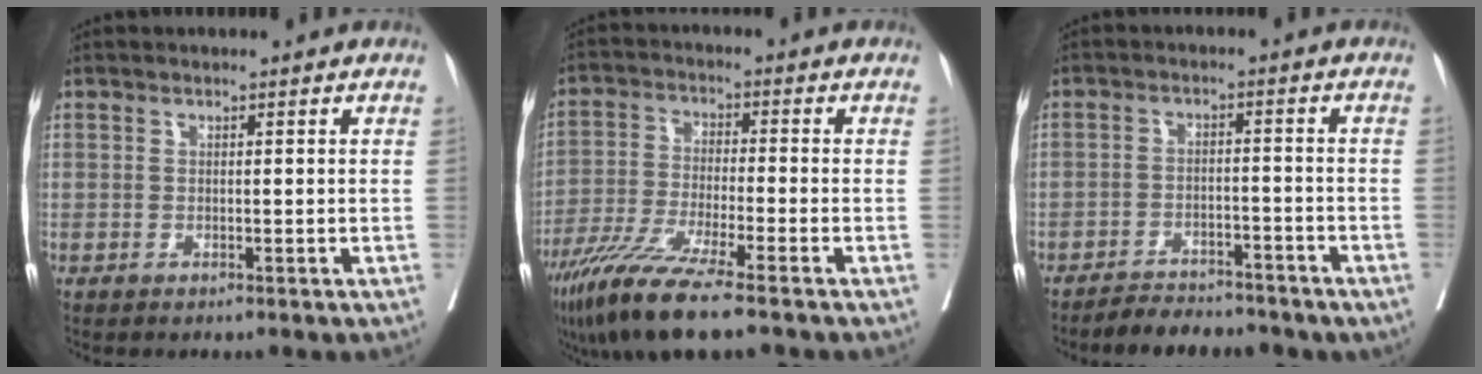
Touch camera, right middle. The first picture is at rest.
{"total": 11.2, "force": [-7.9, 0.1, 8.0], "torque": [-0.154, -0.040, -0.143]}
{"total": 9.1, "force": [-8.0, 3.2, 3.1], "torque": [-0.039, 0.004, -0.106]}